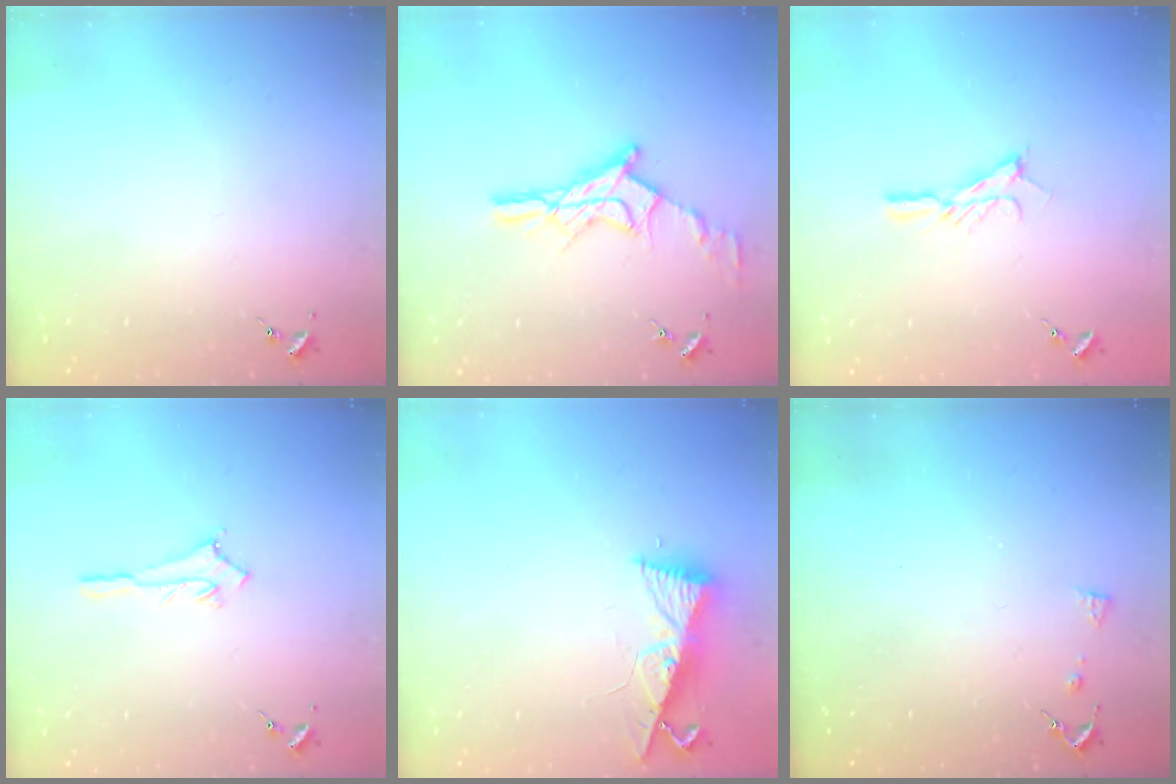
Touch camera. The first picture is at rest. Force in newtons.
{"total": 14.2, "press": 14.2, "slide": 1.1}
{"total": 8.3, "press": 8.3, "slide": 0.6}
{"total": 2.9, "press": 2.8, "slide": 0.4}
{"total": 8.5, "press": 8.5, "slide": 1.0}
{"total": 5.4, "press": 5.4, "slide": 0.8}